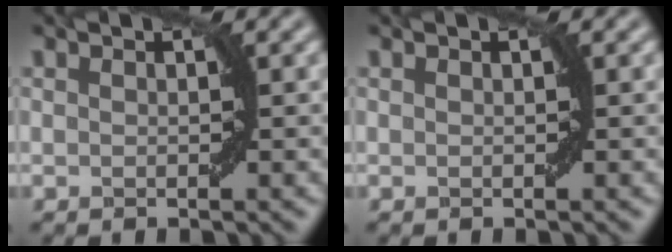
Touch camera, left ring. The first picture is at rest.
{"total": 0.0}